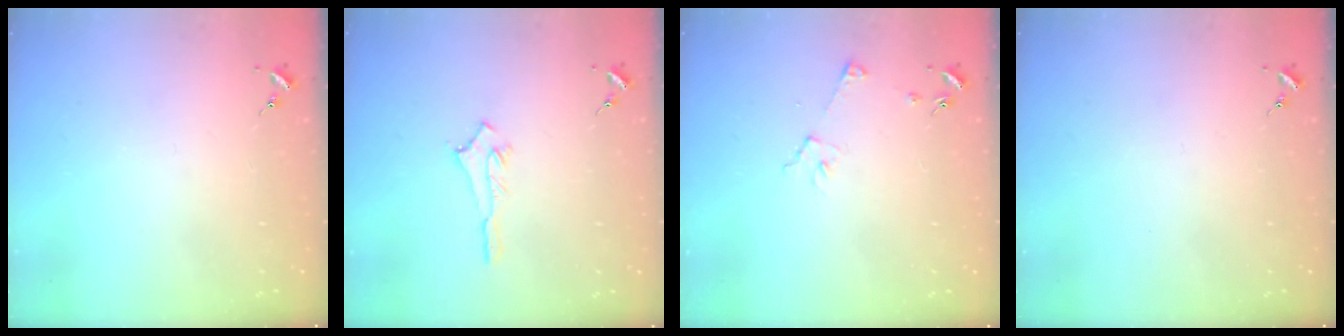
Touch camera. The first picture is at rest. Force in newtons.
{"total": 3.5, "press": 3.5, "slide": 0.4}
{"total": 3.8, "press": 3.8, "slide": 0.5}
{"total": 0.0}